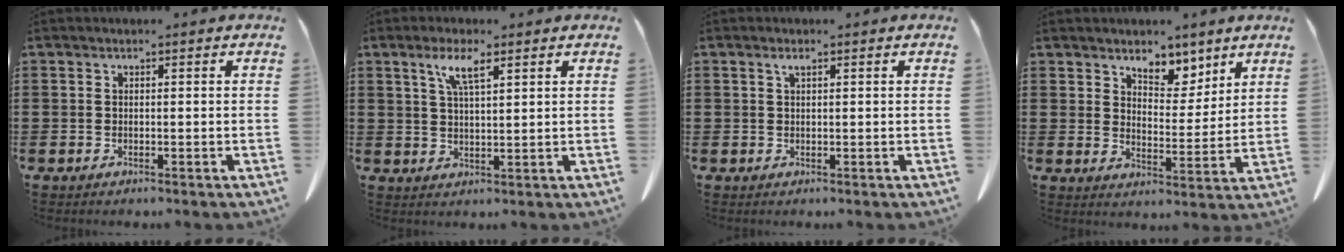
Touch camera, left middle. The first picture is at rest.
{"total": 5.2, "force": [2.9, 1.1, 4.1], "torque": [-0.091, 0.007, 0.051]}
{"total": 0.9, "force": [0.5, 0.3, 0.6], "torque": [-0.015, 0.000, 0.011]}
{"total": 5.1, "force": [4.5, 2.3, 0.8], "torque": [-0.028, -0.020, 0.081]}